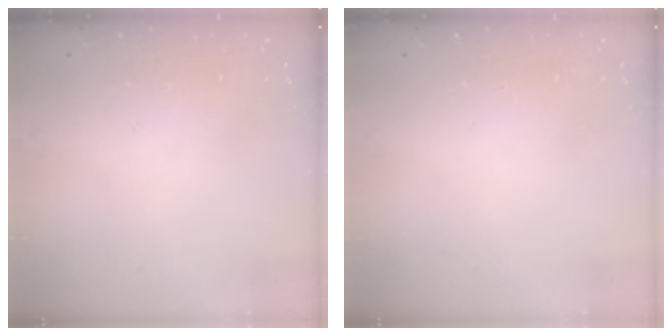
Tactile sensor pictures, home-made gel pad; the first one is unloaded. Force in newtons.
{"total": 0.0}